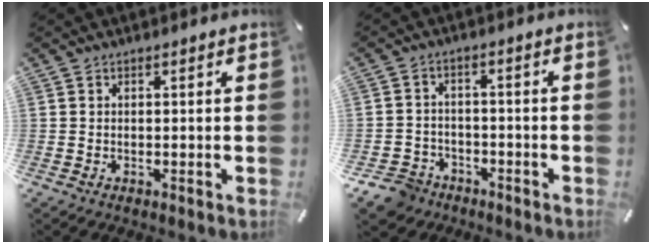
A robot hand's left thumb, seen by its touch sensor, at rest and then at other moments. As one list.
[{"total": 6.2, "force": [-4.4, 4.2, 1.3], "torque": [-0.032, 0.025, -0.085]}]